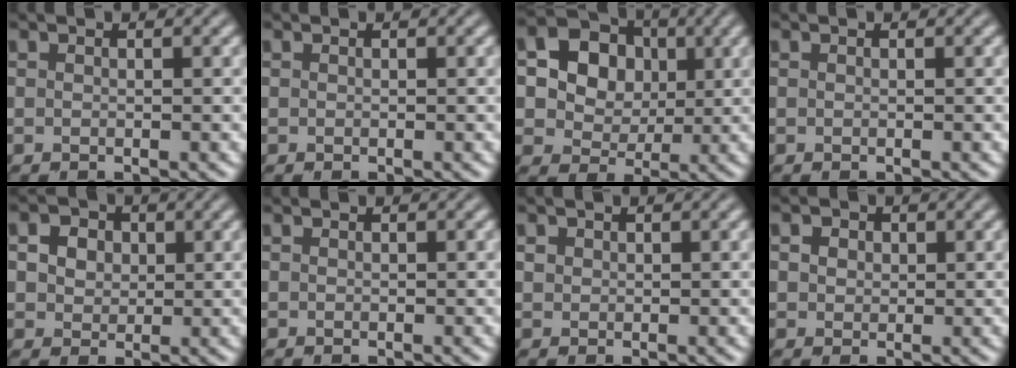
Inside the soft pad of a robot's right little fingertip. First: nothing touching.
{"total": 0.0}
{"total": 14.0, "force": [4.4, 11.9, 5.9], "torque": [-0.142, 0.038, 0.059]}
{"total": 0.0}
{"total": 6.1, "force": [2.6, 4.5, 3.1], "torque": [-0.055, 0.022, 0.020]}
{"total": 0.0}
{"total": 0.7, "force": [0.3, 0.6, 0.1], "torque": [0.000, -0.001, 0.005]}
{"total": 3.4, "force": [1.7, 2.5, 1.6], "torque": [-0.026, 0.013, 0.011]}